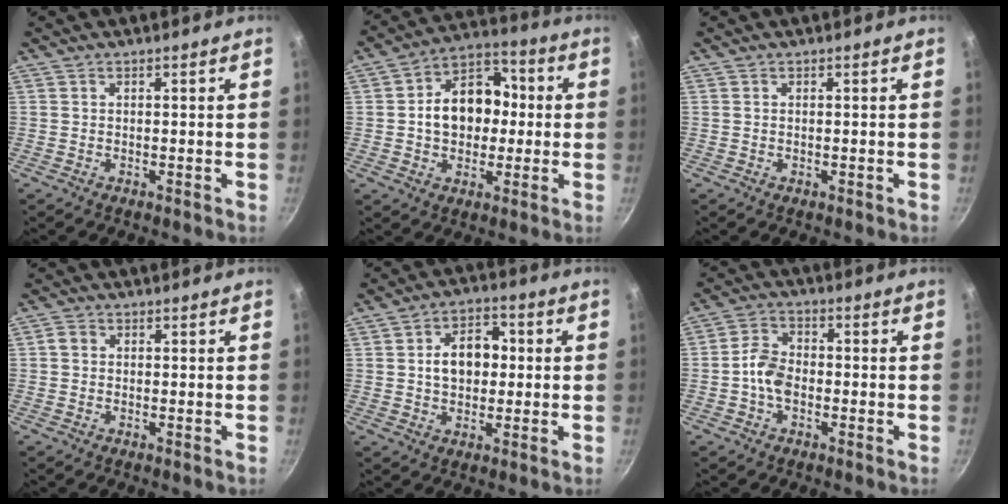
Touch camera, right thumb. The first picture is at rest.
{"total": 14.2, "force": [0.3, 10.8, 9.2], "torque": [-0.101, 0.031, -0.007]}
{"total": 0.0}
{"total": 1.7, "force": [0.0, 1.4, 0.8], "torque": [-0.017, 0.008, -0.003]}
{"total": 9.6, "force": [0.7, 6.9, 6.7], "torque": [-0.066, 0.018, 0.004]}
{"total": 5.9, "force": [-1.6, 4.0, 4.0], "torque": [-0.064, 0.025, -0.038]}